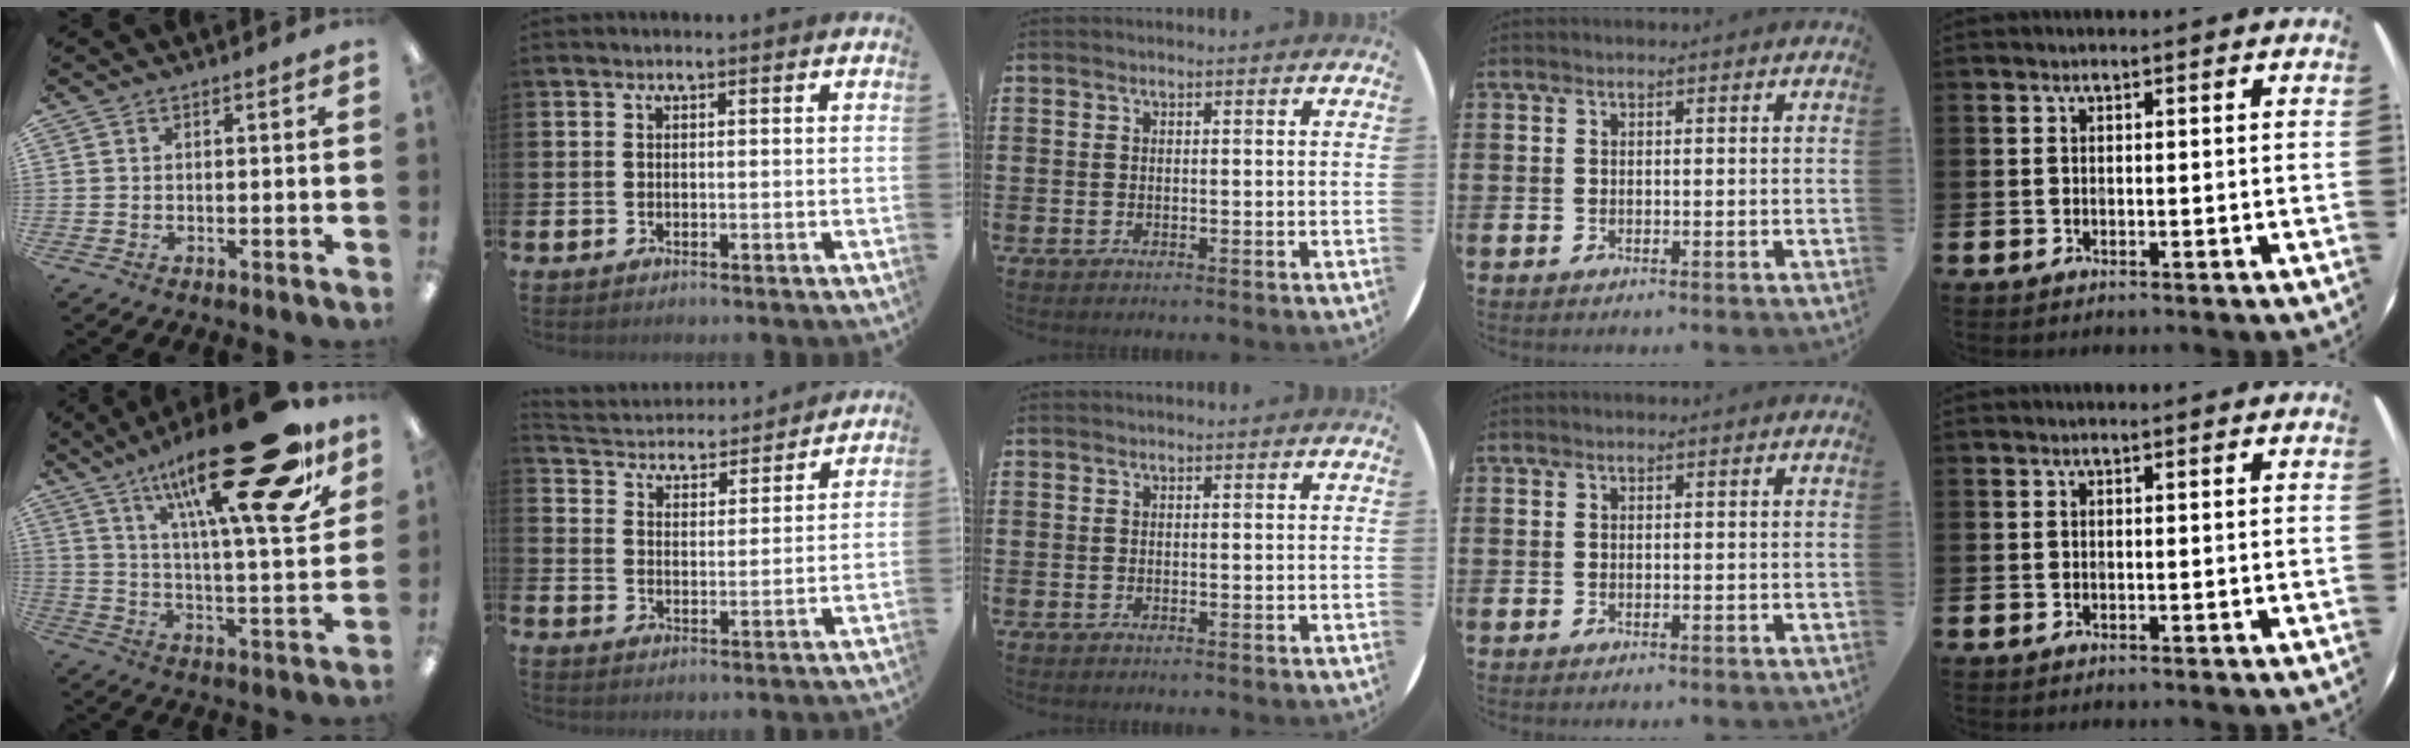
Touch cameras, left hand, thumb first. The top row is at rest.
{"thumb": {"total": 30.3, "force": [18.4, 8.5, 22.5], "torque": [-0.345, -0.106, 0.288]}, "index": {"total": 4.1, "force": [3.9, 1.2, -0.1], "torque": [-0.022, -0.041, 0.061]}}